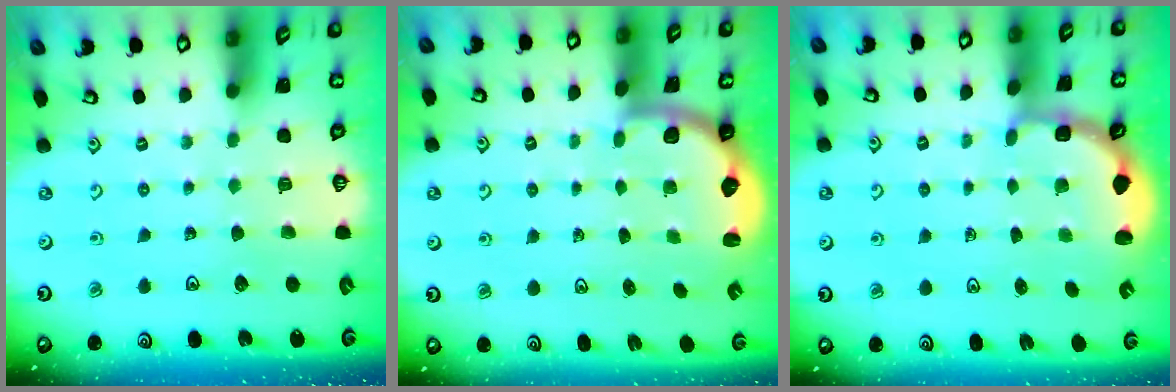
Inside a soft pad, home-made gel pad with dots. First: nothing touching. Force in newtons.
{"total": 2.4, "press": 1.9, "slide": 1.4}
{"total": 2.8, "press": 2.5, "slide": 1.4}